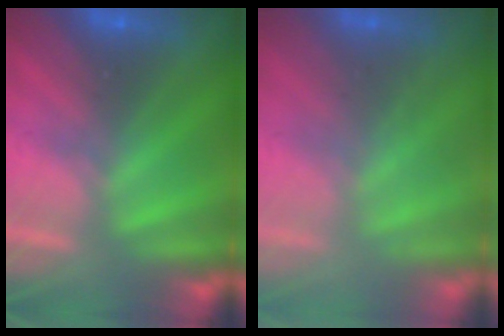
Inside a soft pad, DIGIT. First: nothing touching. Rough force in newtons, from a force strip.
{"total": 2.1}